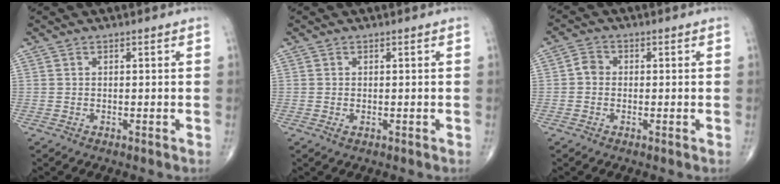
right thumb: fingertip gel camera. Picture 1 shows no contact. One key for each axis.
{"total": 0.7, "fx": -0.2, "fy": 0.4, "fz": 0.5, "tx": -0.010, "ty": 0.000, "tz": -0.002}
{"total": 2.4, "fx": -0.3, "fy": 2.1, "fz": 1.3, "tx": -0.011, "ty": 0.006, "tz": -0.012}